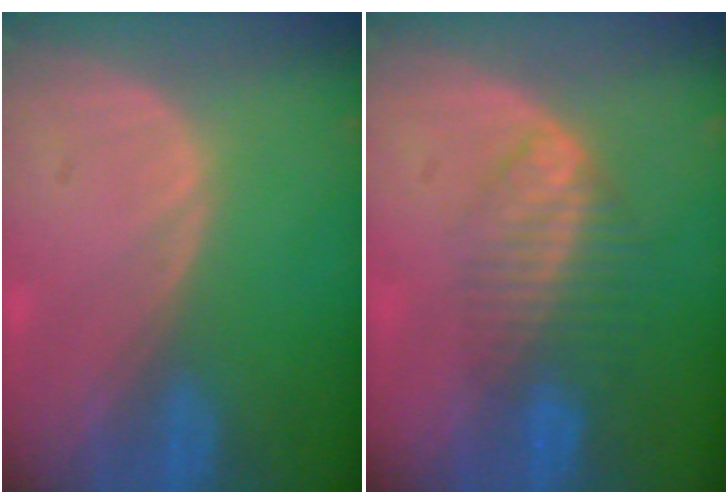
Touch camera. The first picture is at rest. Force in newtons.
{"total": 6.6, "press": 5.6, "slide": 3.5}